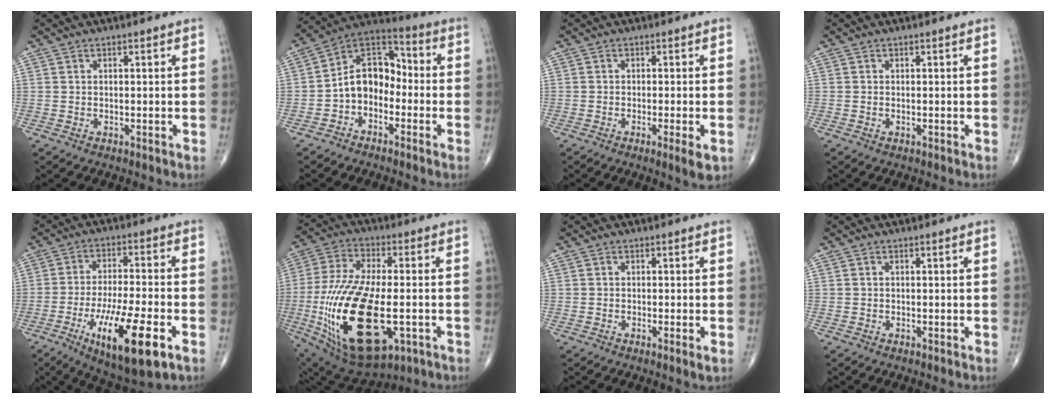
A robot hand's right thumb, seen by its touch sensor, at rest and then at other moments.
{"total": 10.7, "force": [-2.5, 7.7, 6.9], "torque": [-0.089, 0.055, -0.062]}
{"total": 3.6, "force": [-1.3, 0.4, 3.4], "torque": [-0.055, -0.009, -0.023]}
{"total": 0.0}
{"total": 17.1, "force": [-6.9, 4.5, 15.0], "torque": [-0.267, 0.007, -0.105]}
{"total": 26.7, "force": [-6.1, 12.2, 23.0], "torque": [-0.509, -0.018, -0.085]}
{"total": 1.7, "force": [-0.5, 0.0, 1.6], "torque": [-0.034, -0.007, -0.011]}
{"total": 0.0}